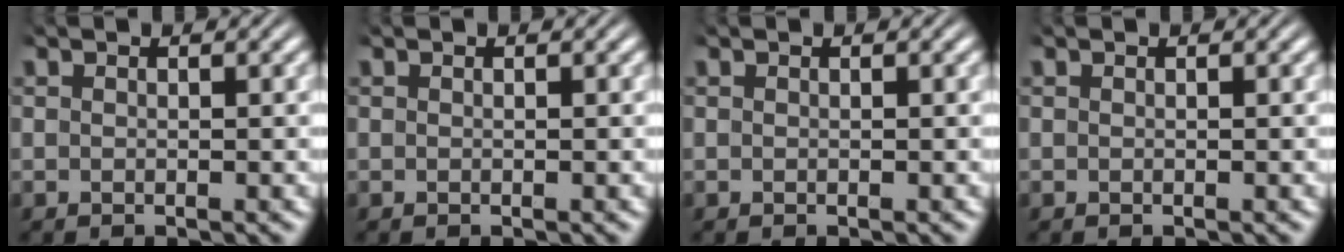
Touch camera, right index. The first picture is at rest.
{"total": 0.0}
{"total": 0.0}
{"total": 0.0}